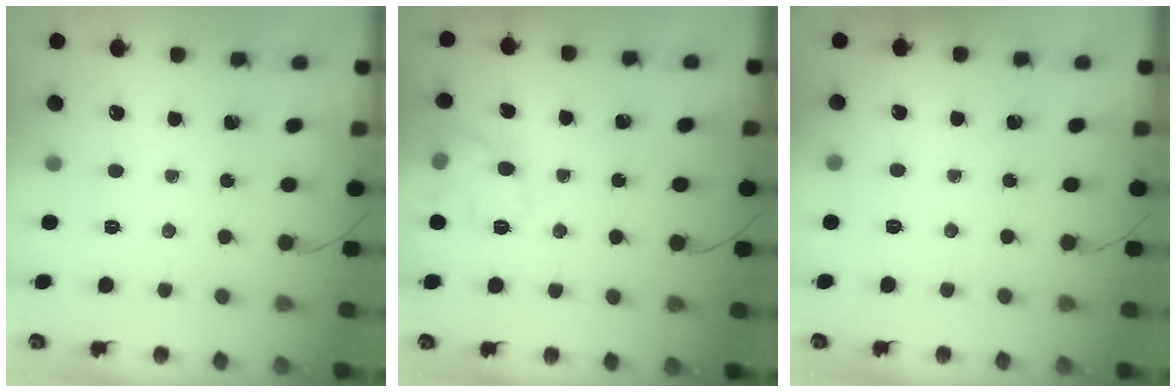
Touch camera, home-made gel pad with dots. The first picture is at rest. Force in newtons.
{"total": 11.3, "press": 11.3, "slide": 0.3}
{"total": 3.3, "press": 3.1, "slide": 1.1}